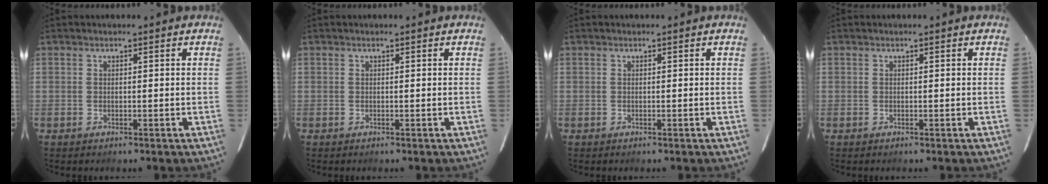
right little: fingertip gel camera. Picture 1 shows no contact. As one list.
[{"total": 0.0}, {"total": 0.0}, {"total": 0.0}]